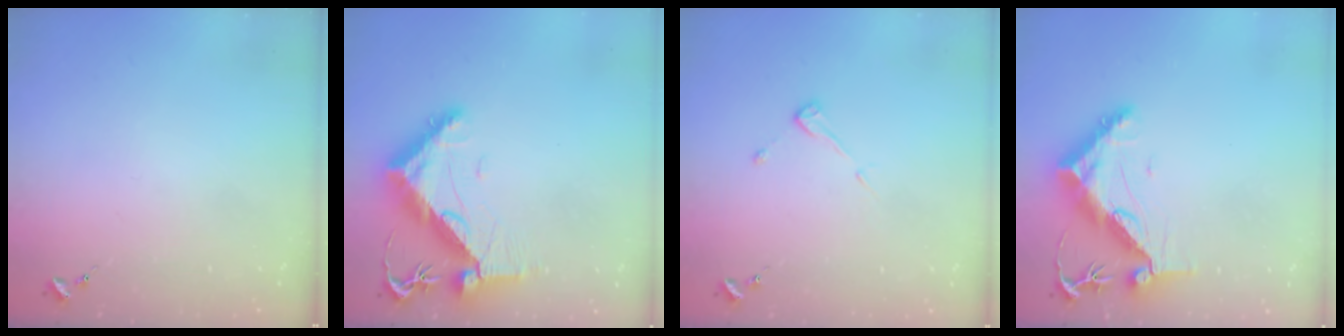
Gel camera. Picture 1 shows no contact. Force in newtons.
{"total": 10.8, "press": 10.8, "slide": 1.3}
{"total": 3.8, "press": 3.8, "slide": 0.3}
{"total": 12.8, "press": 12.8, "slide": 1.2}